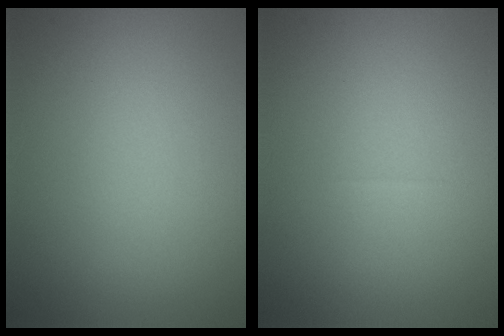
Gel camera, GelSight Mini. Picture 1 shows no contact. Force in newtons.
{"total": 0.0}